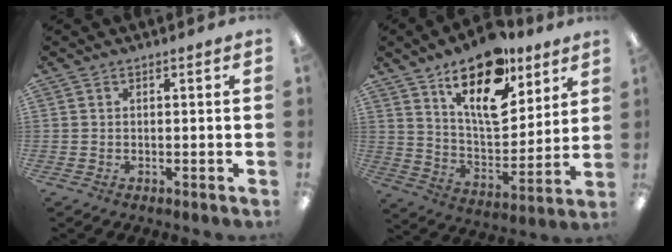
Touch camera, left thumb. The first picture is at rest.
{"total": 19.6, "force": [12.4, 9.3, 12.0], "torque": [-0.185, -0.066, 0.213]}